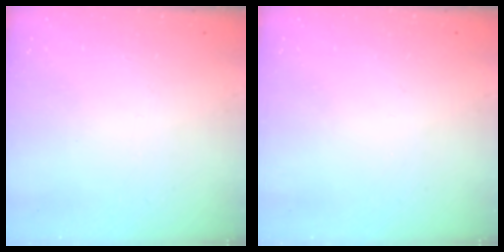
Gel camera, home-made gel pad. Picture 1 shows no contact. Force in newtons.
{"total": 0.0}